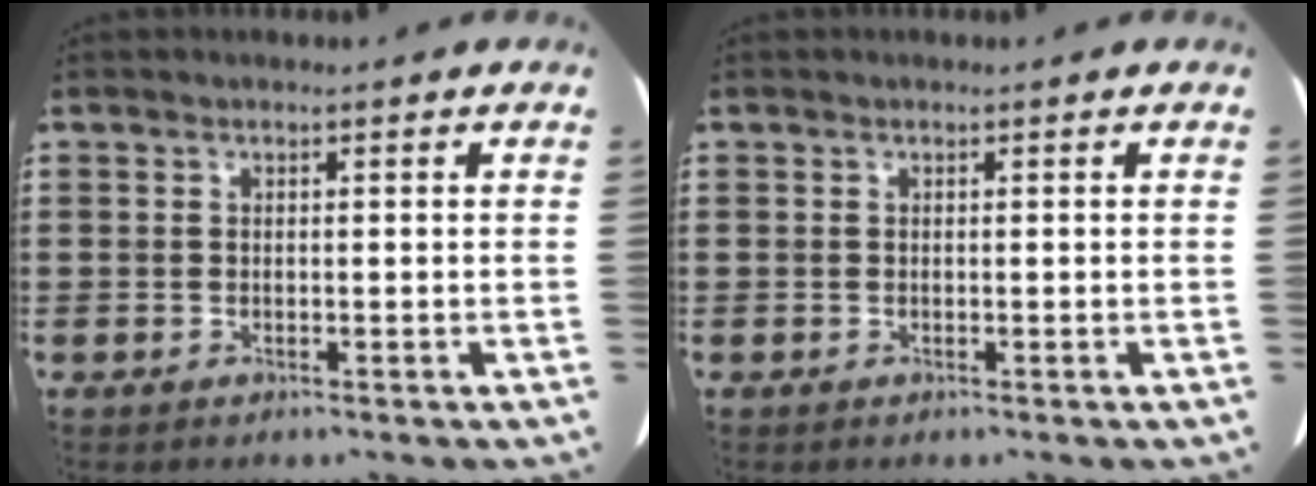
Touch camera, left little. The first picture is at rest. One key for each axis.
{"total": 0.0}